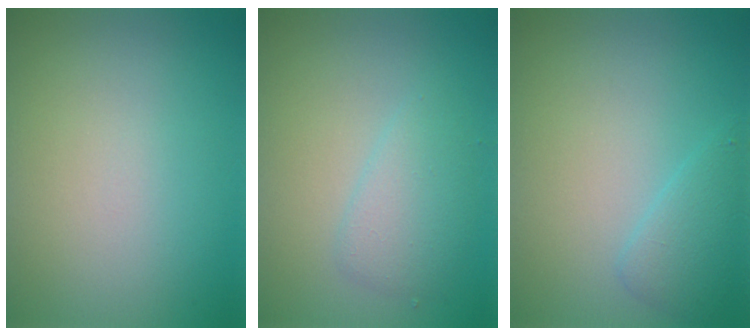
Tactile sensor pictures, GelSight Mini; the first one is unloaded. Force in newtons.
{"total": 2.6, "press": 2.6, "slide": 0.0}
{"total": 2.1, "press": 2.0, "slide": 0.2}